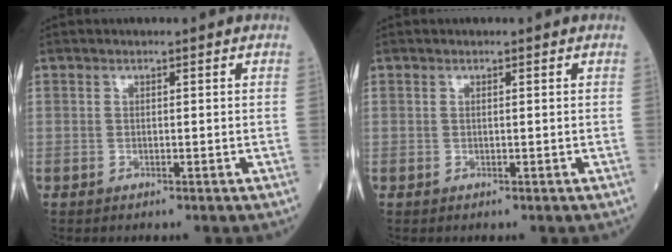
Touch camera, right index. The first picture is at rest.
{"total": 0.0}